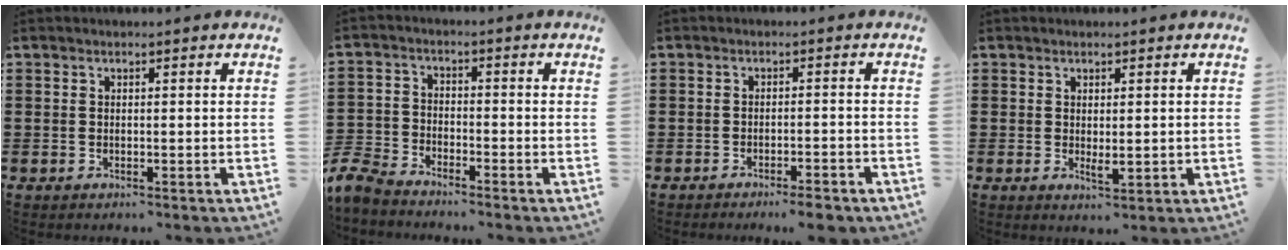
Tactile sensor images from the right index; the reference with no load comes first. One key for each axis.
{"total": 5.1, "fx": -4.9, "fy": 0.9, "fz": 0.9, "tx": -0.042, "ty": -0.004, "tz": -0.106}
{"total": 2.6, "fx": -2.5, "fy": 0.1, "fz": 0.8, "tx": -0.016, "ty": 0.002, "tz": -0.050}
{"total": 1.7, "fx": 0.2, "fy": 0.8, "fz": 1.5, "tx": -0.028, "ty": -0.001, "tz": 0.006}